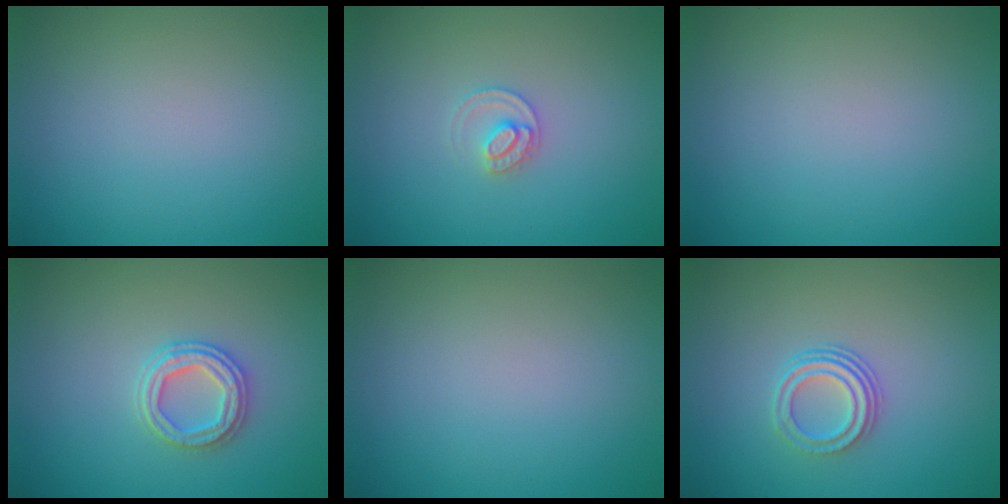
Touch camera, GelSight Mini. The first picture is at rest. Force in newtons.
{"total": 1.7, "press": 1.7, "slide": 0.1}
{"total": 0.0}
{"total": 2.8, "press": 2.7, "slide": 0.8}
{"total": 0.0}
{"total": 2.9, "press": 2.1, "slide": 2.0}